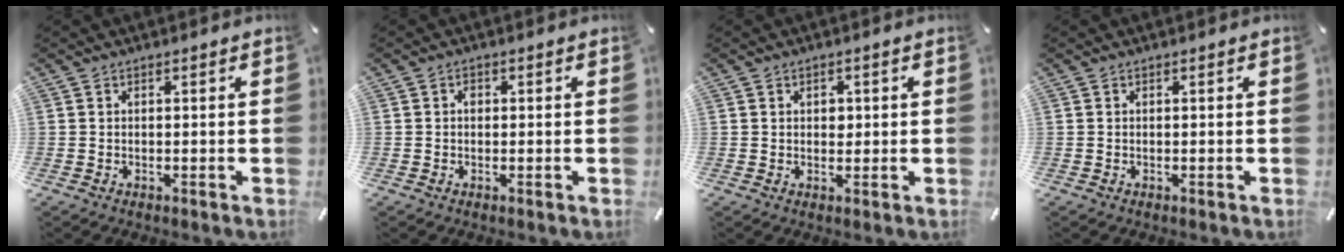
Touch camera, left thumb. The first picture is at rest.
{"total": 1.0, "force": [0.0, 0.8, 0.6], "torque": [-0.012, 0.004, 0.000]}
{"total": 1.9, "force": [0.3, 1.5, 1.0], "torque": [-0.006, 0.001, 0.000]}
{"total": 0.0}